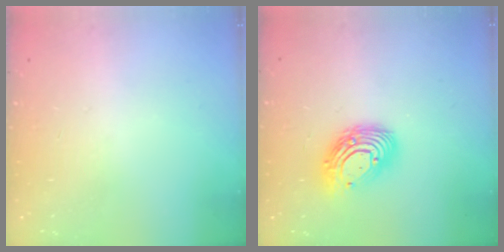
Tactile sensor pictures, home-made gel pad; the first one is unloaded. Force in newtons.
{"total": 13.0, "press": 12.9, "slide": 1.2}